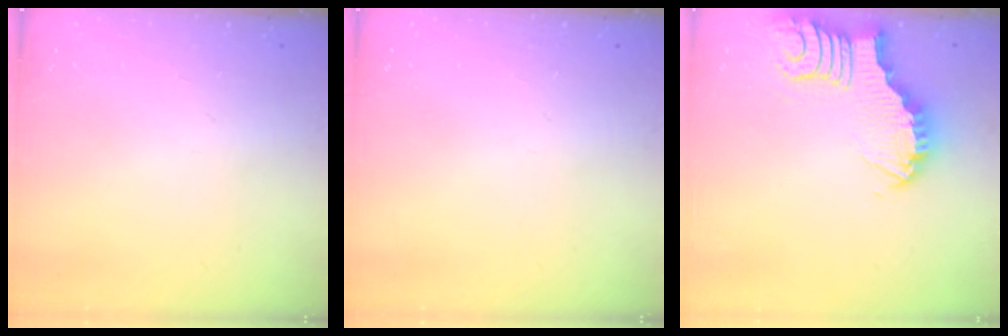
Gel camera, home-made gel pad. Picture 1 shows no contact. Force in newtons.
{"total": 0.0}
{"total": 3.9, "press": 3.9, "slide": 0.3}